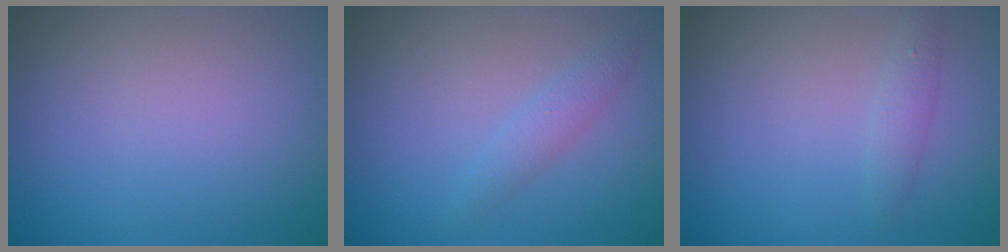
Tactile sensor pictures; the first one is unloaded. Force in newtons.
{"total": 1.5, "press": 1.5, "slide": 0.0}
{"total": 1.3, "press": 1.3, "slide": 0.0}